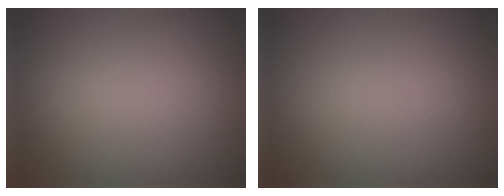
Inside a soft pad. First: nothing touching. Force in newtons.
{"total": 0.0}